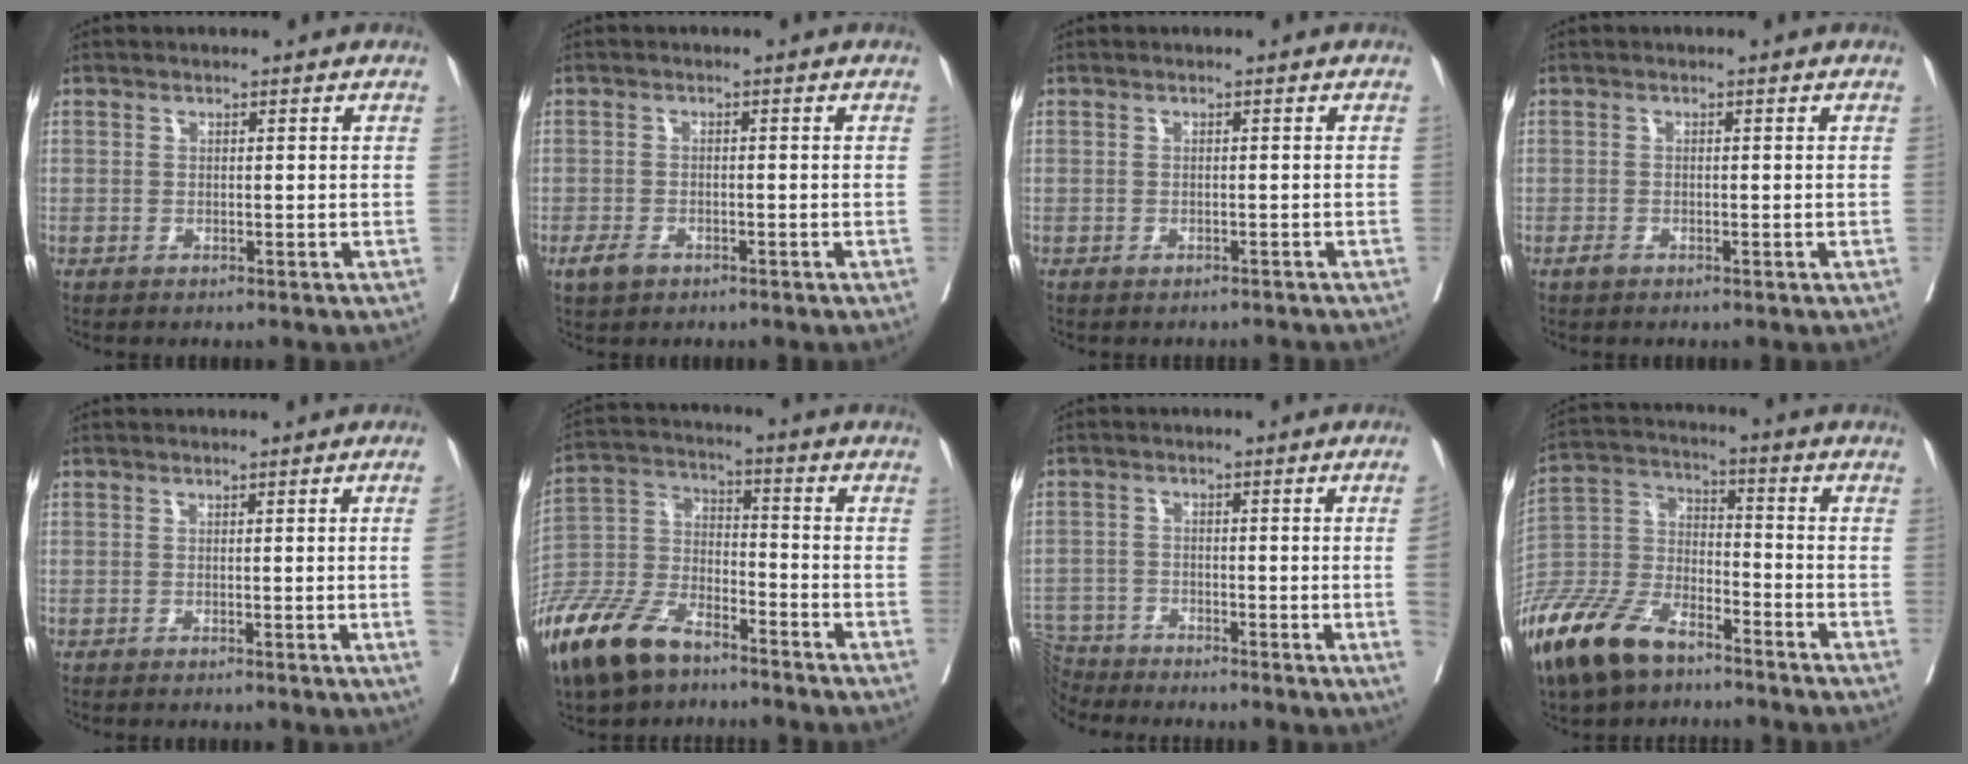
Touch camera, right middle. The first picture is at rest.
{"total": 2.8, "force": [-1.6, 1.7, 1.6], "torque": [-0.026, -0.004, -0.026]}
{"total": 2.3, "force": [-2.0, 0.9, 0.4], "torque": [-0.002, -0.003, -0.029]}
{"total": 0.9, "force": [-0.6, 0.5, 0.5], "torque": [-0.007, -0.004, -0.013]}
{"total": 4.5, "force": [-0.4, -1.5, 4.2], "torque": [-0.060, -0.009, -0.001]}
{"total": 16.9, "force": [-12.2, 6.7, 9.5], "torque": [-0.214, -0.022, -0.238]}
{"total": 7.0, "force": [-5.2, -0.6, 4.7], "torque": [-0.086, 0.016, -0.089]}
{"total": 18.6, "force": [-13.4, 7.4, 10.5], "torque": [-0.248, -0.026, -0.261]}